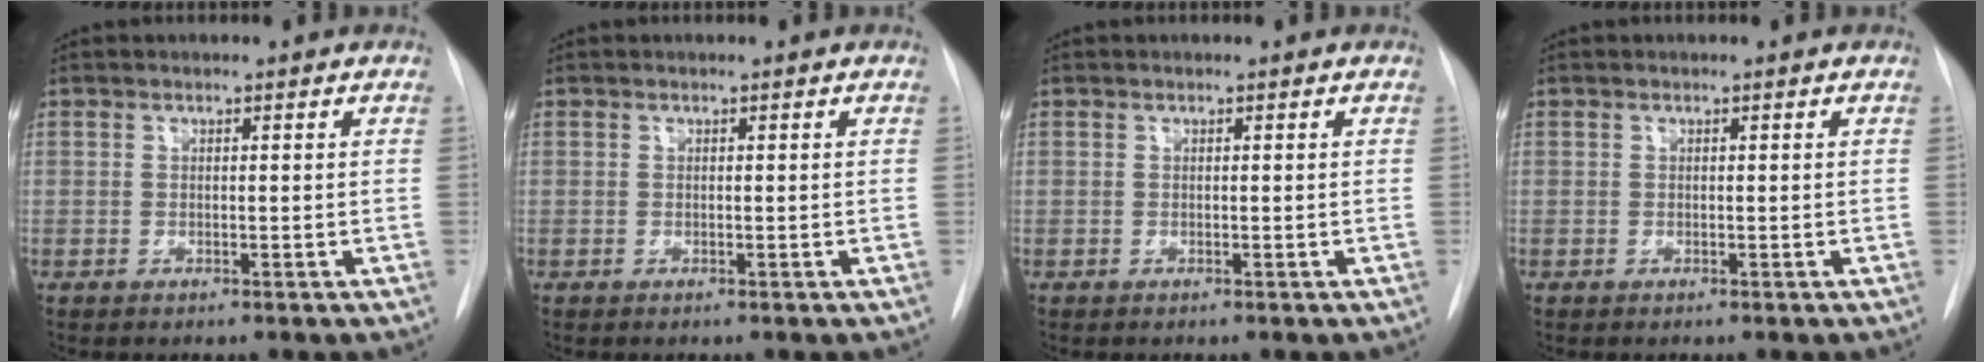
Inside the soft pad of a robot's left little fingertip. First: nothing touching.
{"total": 0.0}
{"total": 0.0}
{"total": 0.0}